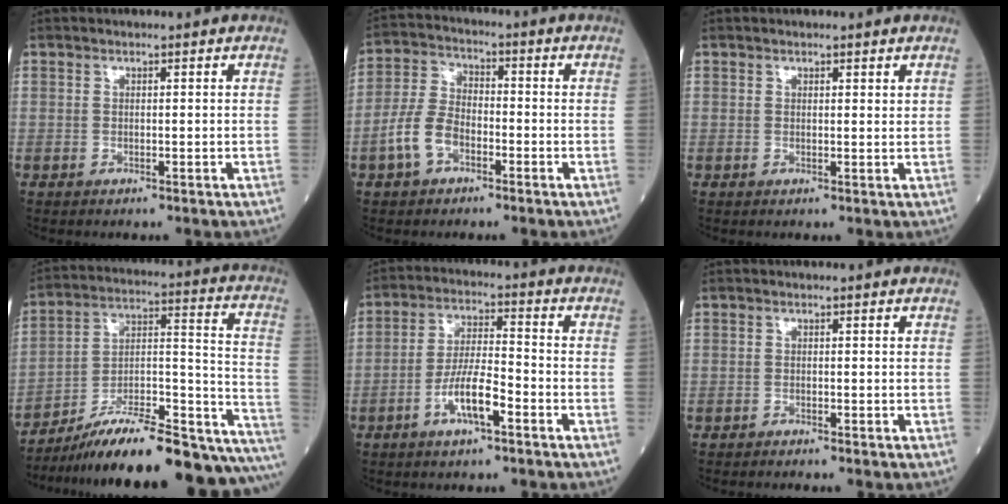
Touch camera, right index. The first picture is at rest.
{"total": 6.9, "force": [-3.1, 4.0, 4.7], "torque": [-0.113, 0.014, -0.067]}
{"total": 1.0, "force": [0.8, 0.3, 0.4], "torque": [-0.007, -0.003, 0.012]}
{"total": 26.0, "force": [-21.3, 3.9, 14.4], "torque": [-0.142, 0.037, -0.318]}
{"total": 7.3, "force": [-3.6, 1.3, 6.3], "torque": [-0.122, 0.005, -0.068]}
{"total": 1.1, "force": [-1.1, -0.1, 0.3], "torque": [-0.005, 0.001, -0.017]}